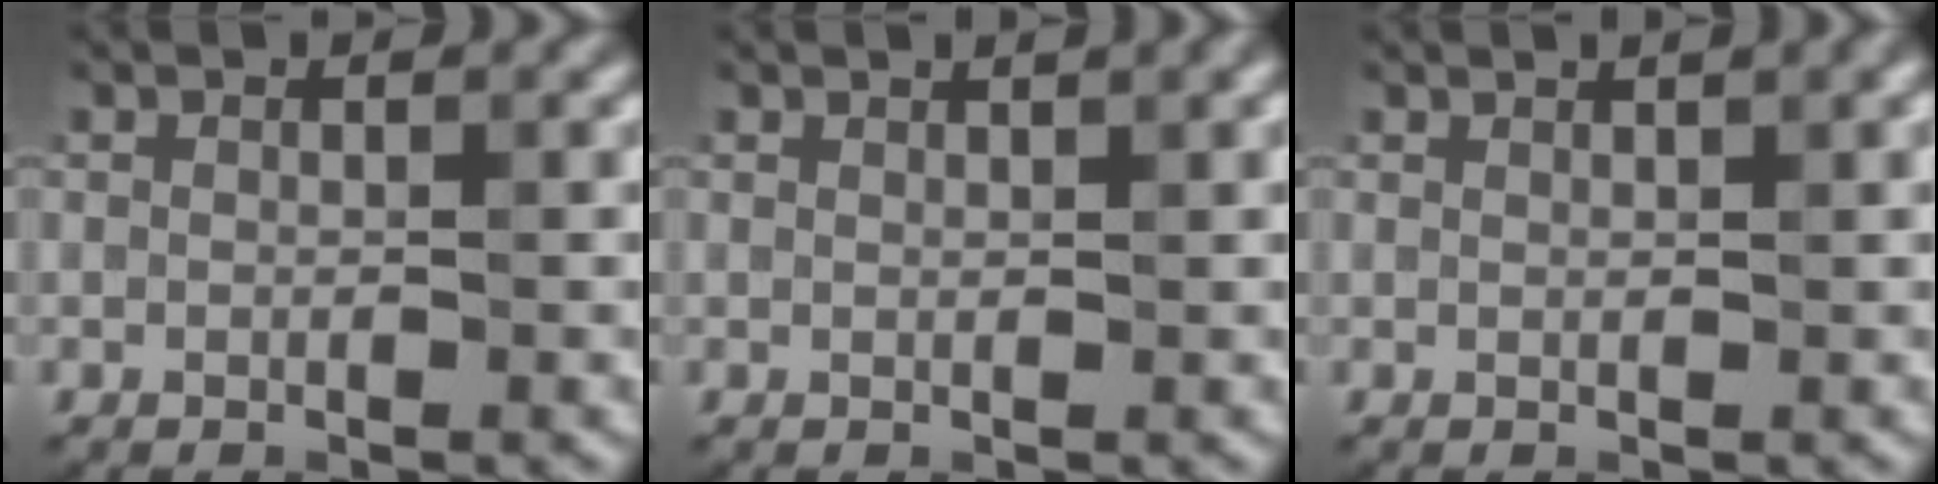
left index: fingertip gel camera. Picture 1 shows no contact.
{"total": 1.6, "force": [1.1, 0.4, 1.1], "torque": [-0.006, 0.001, 0.011]}
{"total": 2.2, "force": [1.3, 0.7, 1.6], "torque": [-0.009, 0.002, 0.011]}